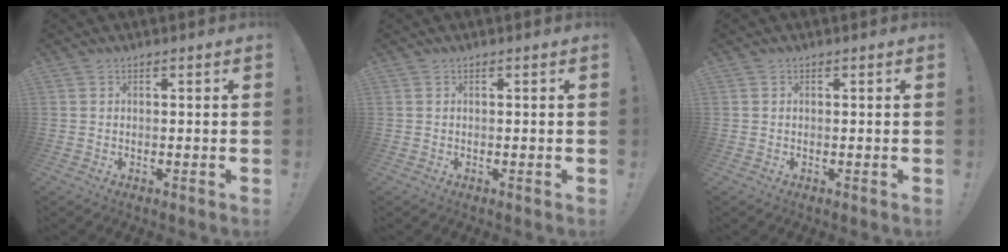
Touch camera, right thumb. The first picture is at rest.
{"total": 0.0}
{"total": 0.0}